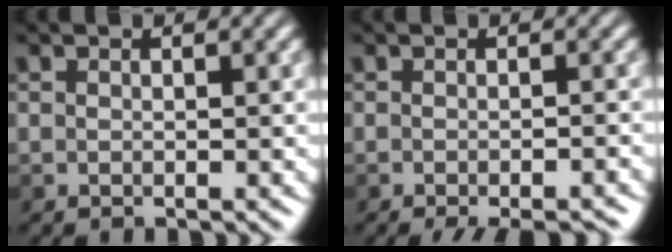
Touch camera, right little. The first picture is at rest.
{"total": 4.5, "force": [-3.0, 1.1, 3.2], "torque": [-0.036, -0.006, -0.036]}